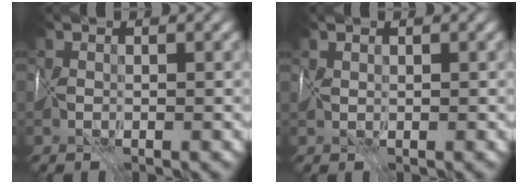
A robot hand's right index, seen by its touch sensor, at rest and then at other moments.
{"total": 1.0, "force": [0.6, 0.7, 0.3], "torque": [-0.011, 0.003, 0.018]}